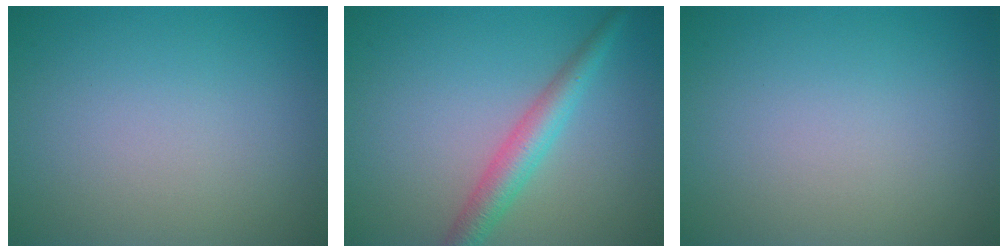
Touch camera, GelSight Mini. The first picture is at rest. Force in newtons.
{"total": 3.4, "press": 3.4, "slide": 0.0}
{"total": 0.0}